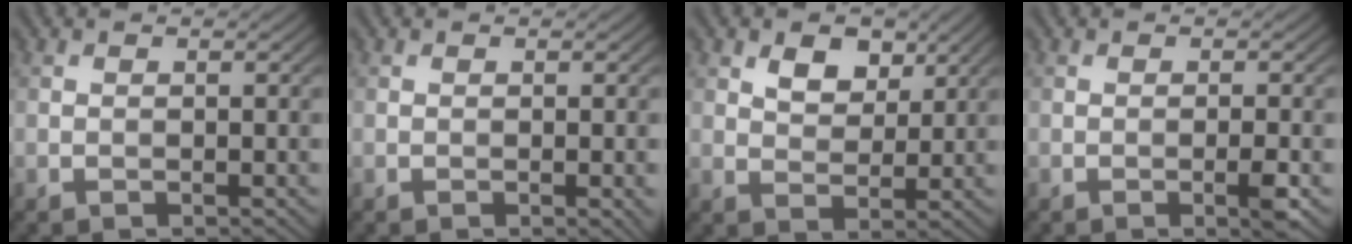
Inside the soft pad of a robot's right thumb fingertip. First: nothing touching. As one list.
[{"total": 1.1, "force": [-0.2, 0.1, 1.1], "torque": [-0.018, -0.004, -0.003]}, {"total": 4.4, "force": [2.4, 2.8, 2.4], "torque": [-0.046, -0.005, 0.040]}, {"total": 2.0, "force": [-0.7, 0.1, 1.9], "torque": [-0.032, 0.002, -0.013]}]